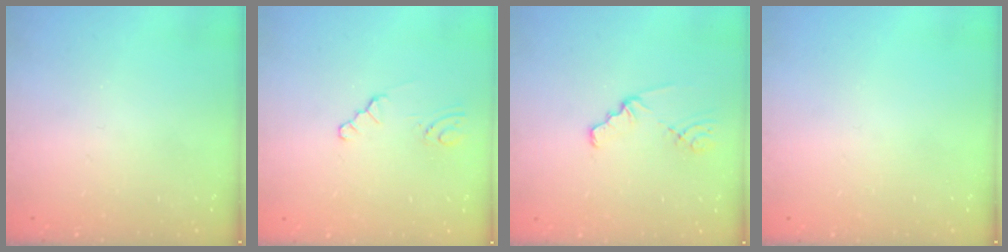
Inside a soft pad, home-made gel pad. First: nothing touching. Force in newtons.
{"total": 1.1, "press": 1.0, "slide": 0.2}
{"total": 1.6, "press": 1.6, "slide": 0.1}
{"total": 0.0}